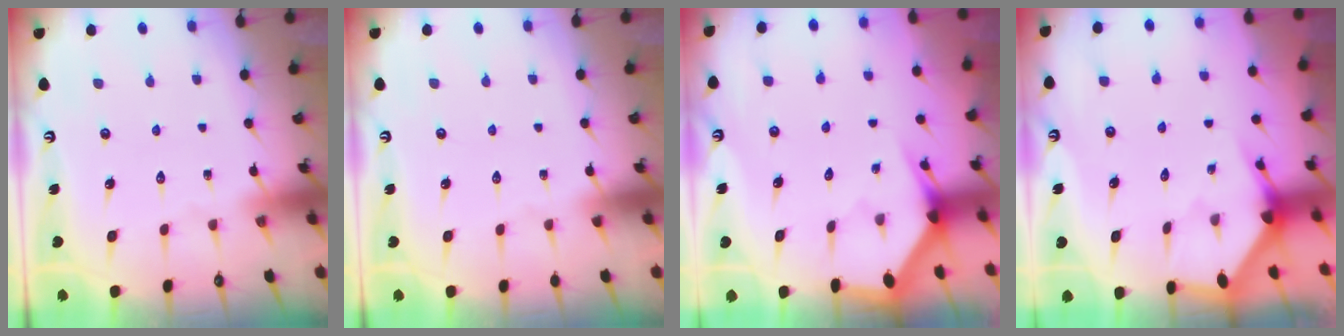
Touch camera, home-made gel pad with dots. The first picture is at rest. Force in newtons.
{"total": 0.0}
{"total": 3.1, "press": 3.1, "slide": 0.1}
{"total": 2.5, "press": 2.5, "slide": 0.2}